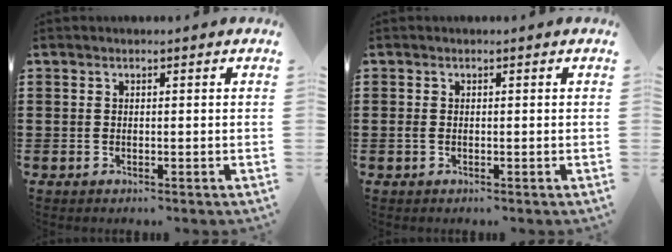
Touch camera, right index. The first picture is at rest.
{"total": 0.6, "force": [-0.2, 0.4, 0.5], "torque": [-0.018, -0.003, -0.007]}